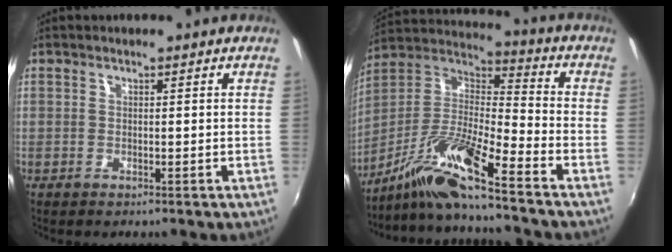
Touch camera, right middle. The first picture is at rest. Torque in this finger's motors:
{"motor_torque": [-0.47, -0.59, 0.27, 0.04]}